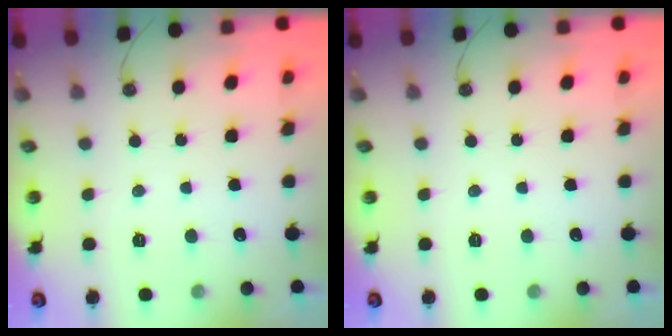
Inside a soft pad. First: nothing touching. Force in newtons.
{"total": 0.0}